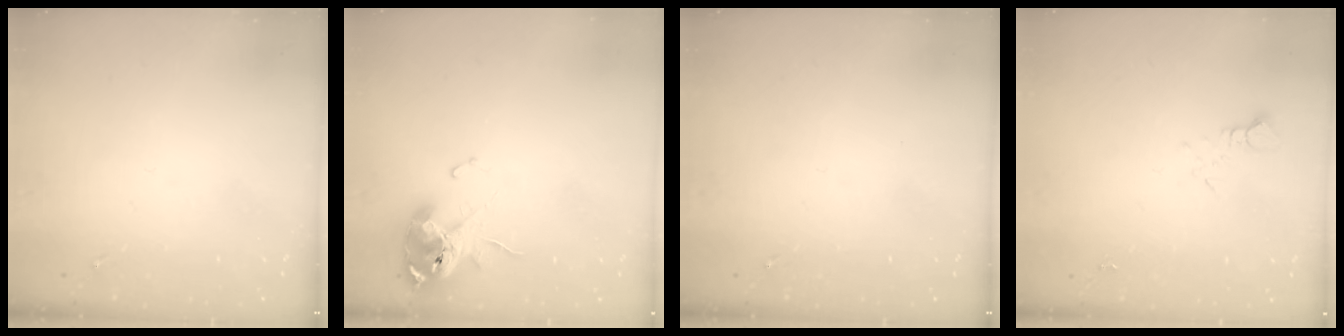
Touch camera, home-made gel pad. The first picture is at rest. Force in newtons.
{"total": 11.9, "press": 11.8, "slide": 1.4}
{"total": 0.0}
{"total": 2.7, "press": 2.7, "slide": 0.2}